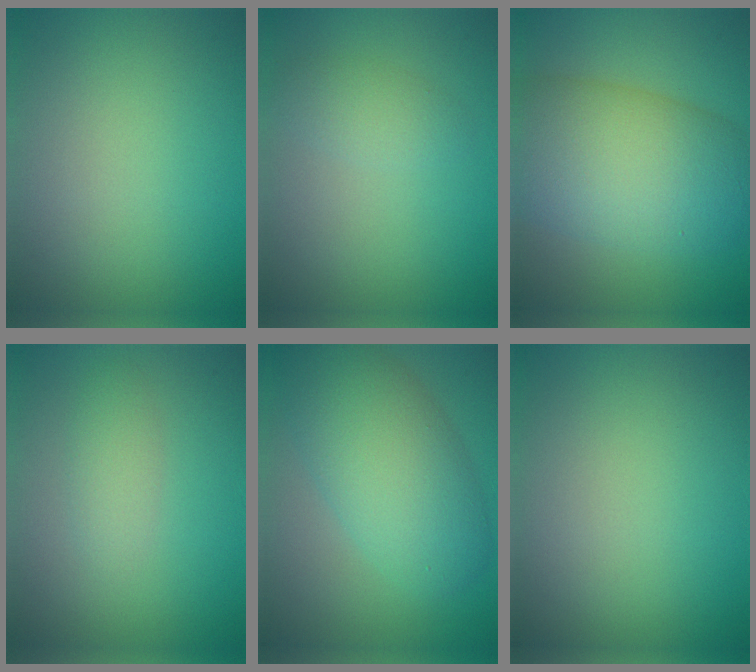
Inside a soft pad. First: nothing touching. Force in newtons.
{"total": 1.8, "press": 1.8, "slide": 0.1}
{"total": 11.0, "press": 11.0, "slide": 0.6}
{"total": 1.6, "press": 1.6, "slide": 0.0}
{"total": 7.5, "press": 7.5, "slide": 0.3}
{"total": 0.0}